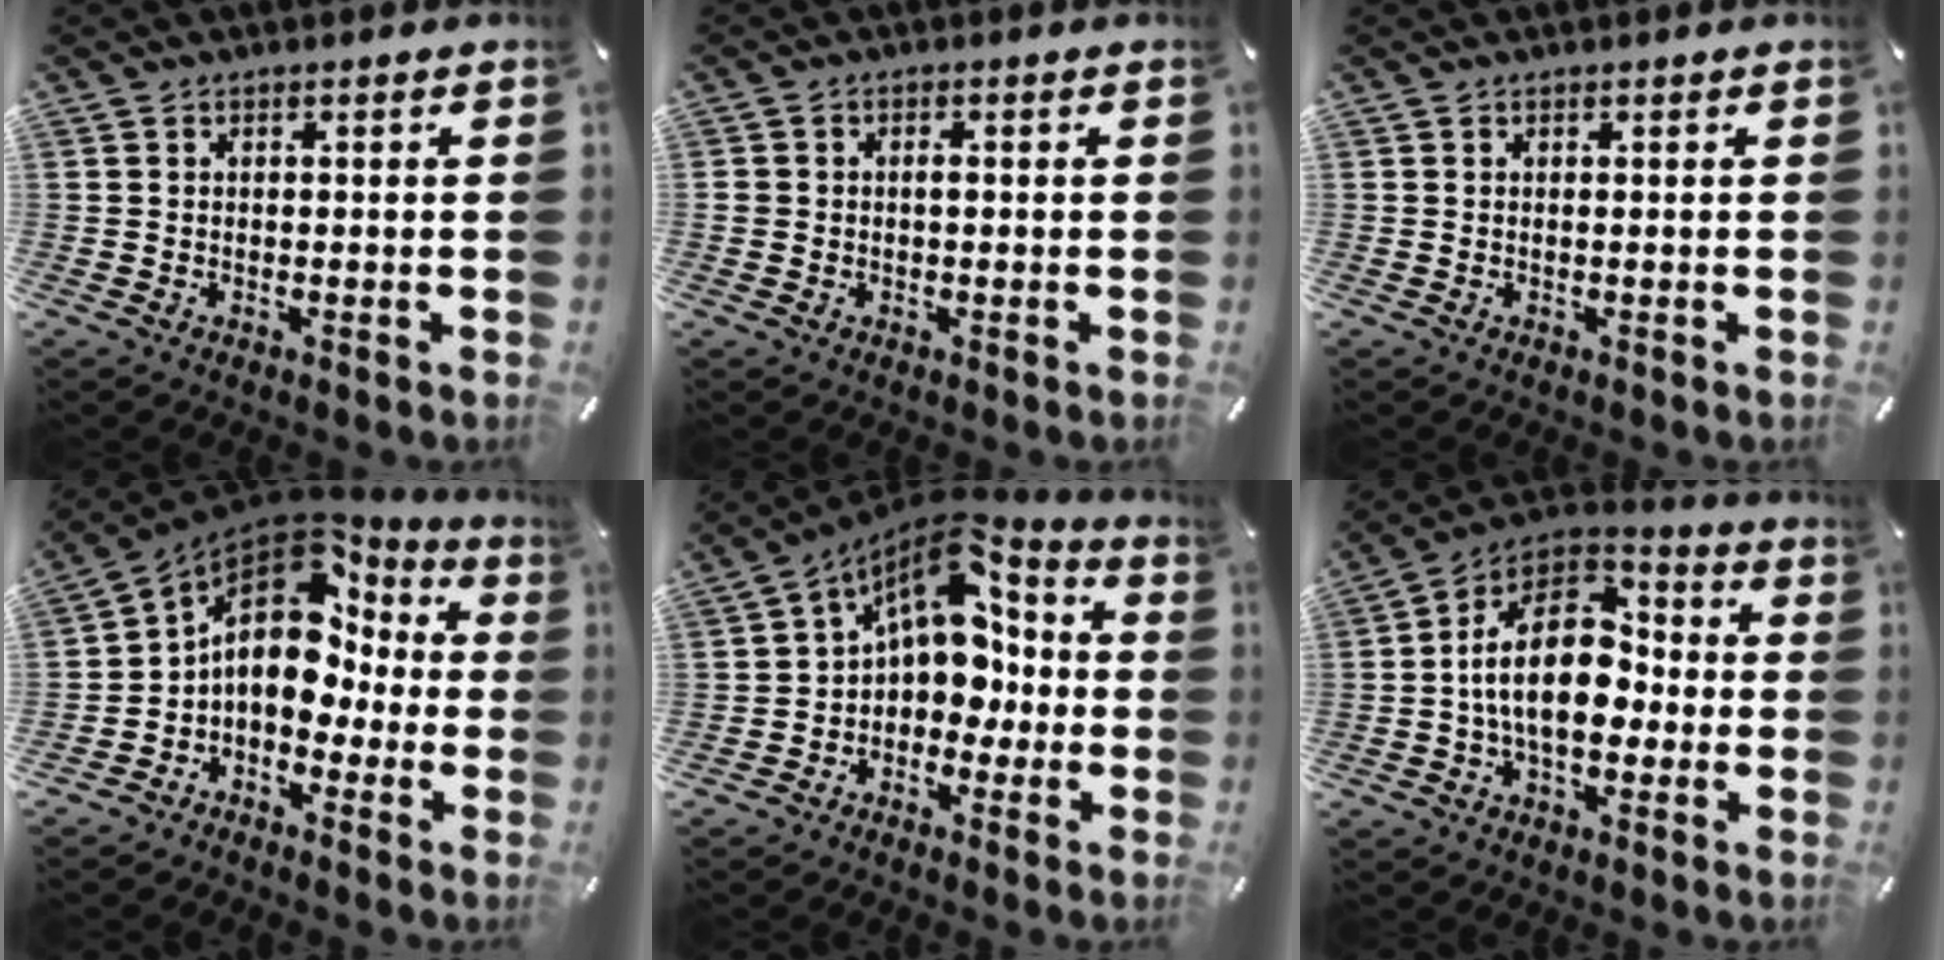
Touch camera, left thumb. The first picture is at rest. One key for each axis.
{"total": 1.5, "fx": -0.1, "fy": 1.2, "fz": 0.9, "tx": -0.017, "ty": 0.004, "tz": -0.003}
{"total": 0.0}
{"total": 13.5, "fx": 2.3, "fy": 9.9, "fz": 8.9, "tx": -0.153, "ty": -0.012, "tz": 0.038}
{"total": 12.4, "fx": 3.5, "fy": 8.7, "fz": 8.1, "tx": -0.136, "ty": -0.036, "tz": 0.061}
{"total": 16.7, "fx": -1.2, "fy": 10.5, "fz": 12.9, "tx": -0.236, "ty": 0.011, "tz": -0.026}